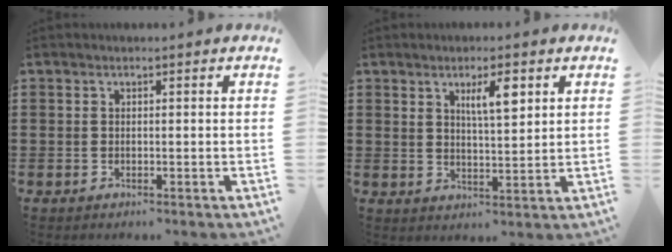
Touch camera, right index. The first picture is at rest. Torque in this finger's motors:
{"motor_torque": [0.11, -0.06, 0.33, 0.07]}